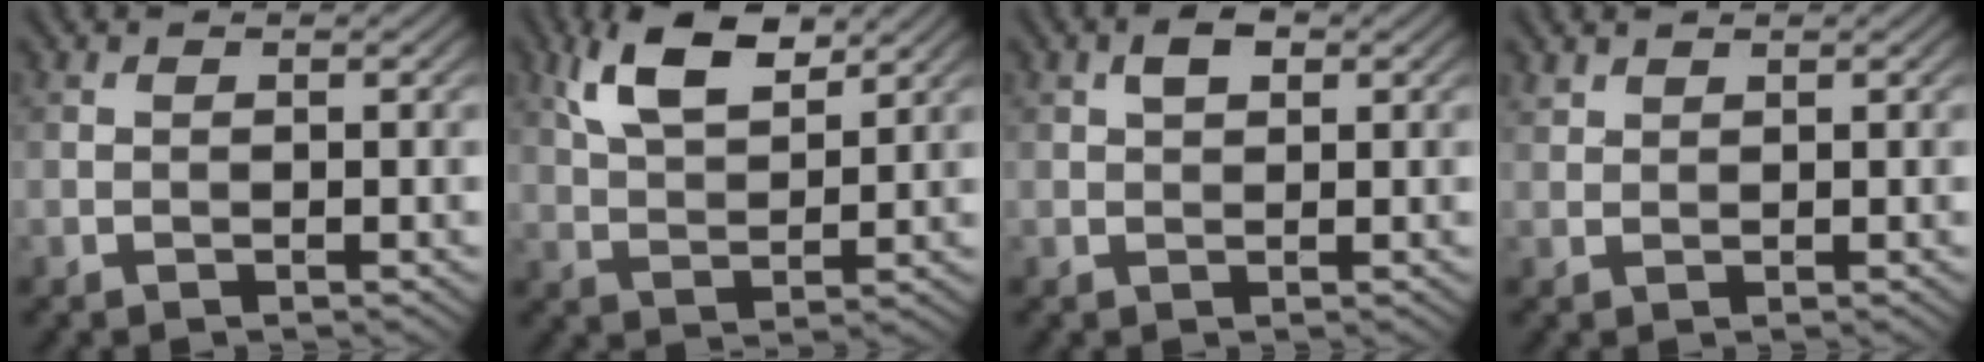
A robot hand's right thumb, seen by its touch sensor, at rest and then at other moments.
{"total": 7.9, "force": [4.6, 3.2, 5.6], "torque": [-0.120, 0.007, 0.093]}
{"total": 2.3, "force": [0.9, 1.3, 1.7], "torque": [-0.029, 0.007, 0.013]}
{"total": 1.1, "force": [1.0, 0.4, 0.2], "torque": [-0.009, 0.002, 0.027]}